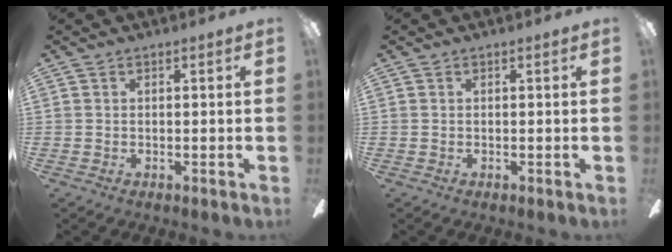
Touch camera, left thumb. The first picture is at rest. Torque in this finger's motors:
{"motor_torque": [0.00, 0.00, -0.19, 0.19, 0.00]}